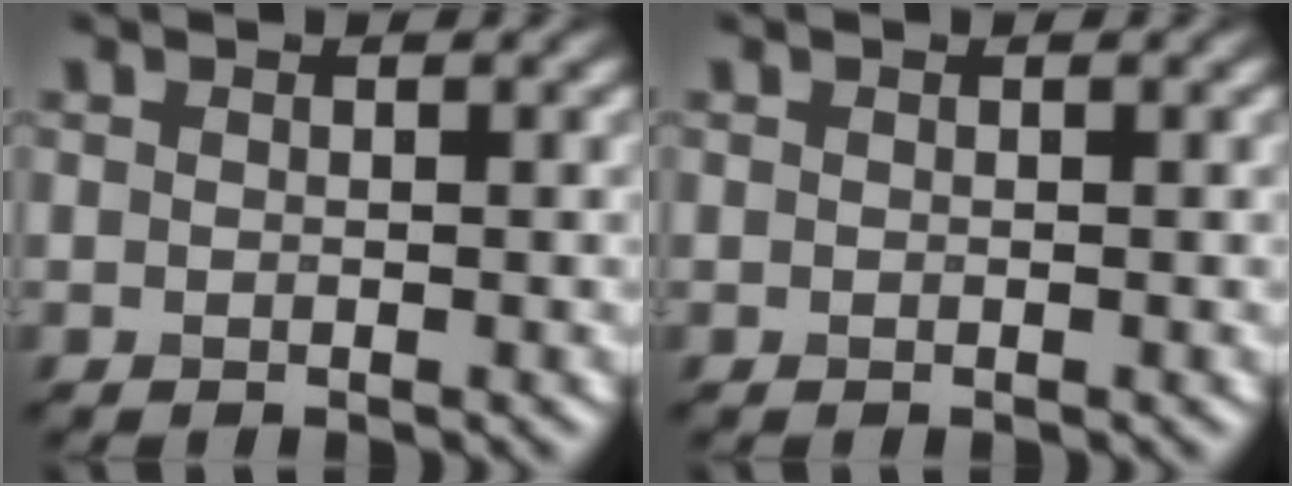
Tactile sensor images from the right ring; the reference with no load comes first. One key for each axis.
{"total": 0.0}